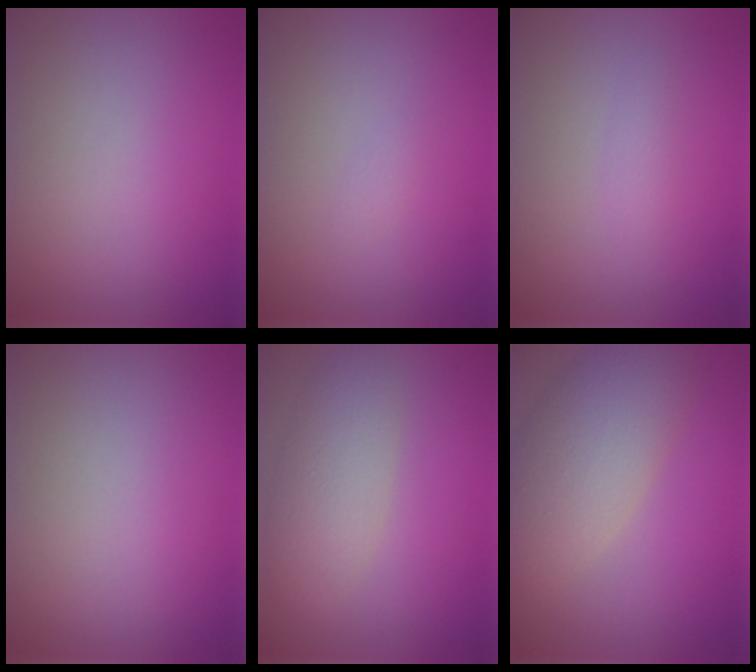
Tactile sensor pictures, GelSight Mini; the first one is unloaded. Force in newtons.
{"total": 0.5, "press": 0.5, "slide": 0.1}
{"total": 0.9, "press": 0.9, "slide": 0.0}
{"total": 0.0}
{"total": 3.7, "press": 3.7, "slide": 0.0}
{"total": 6.5, "press": 6.5, "slide": 0.4}